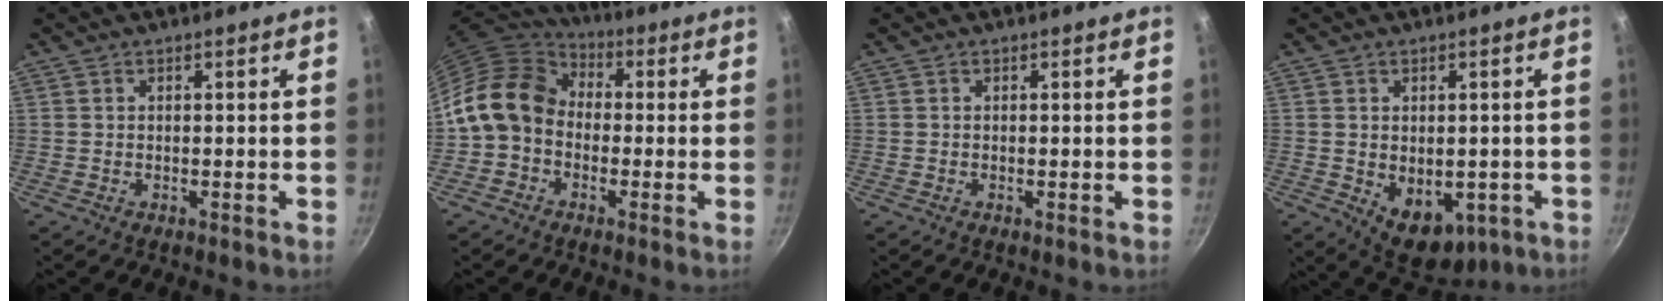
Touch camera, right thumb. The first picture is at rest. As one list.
[{"total": 12.6, "force": [-0.7, 10.1, 7.4], "torque": [-0.104, 0.037, -0.034]}, {"total": 0.0}, {"total": 10.3, "force": [-2.1, 6.9, 7.3], "torque": [-0.071, -0.010, -0.008]}]